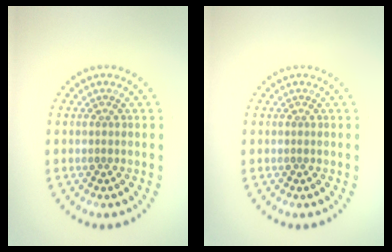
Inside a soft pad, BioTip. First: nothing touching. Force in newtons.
{"total": 0.0}